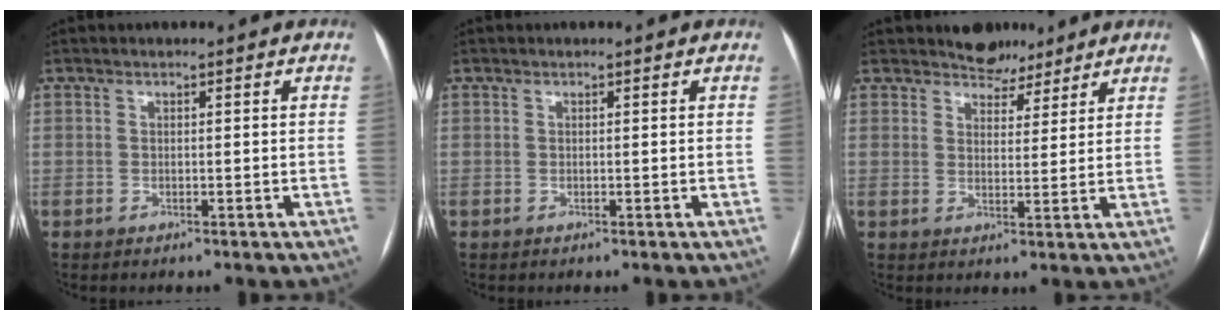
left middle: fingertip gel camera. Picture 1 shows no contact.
{"total": 0.0}
{"total": 4.6, "force": [4.1, 2.3, 0.2], "torque": [-0.001, 0.000, 0.059]}